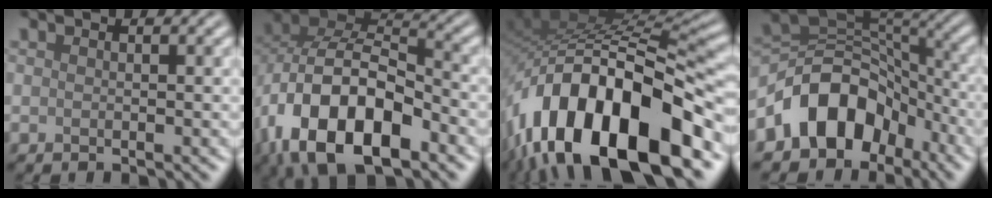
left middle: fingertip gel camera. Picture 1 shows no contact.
{"total": 13.6, "force": [-5.8, 7.6, 9.7], "torque": [-0.183, -0.017, -0.105]}
{"total": 16.9, "force": [-8.7, 7.7, 12.3], "torque": [-0.199, 0.014, -0.144]}
{"total": 8.6, "force": [-4.6, 5.9, 4.3], "torque": [-0.045, 0.010, -0.092]}